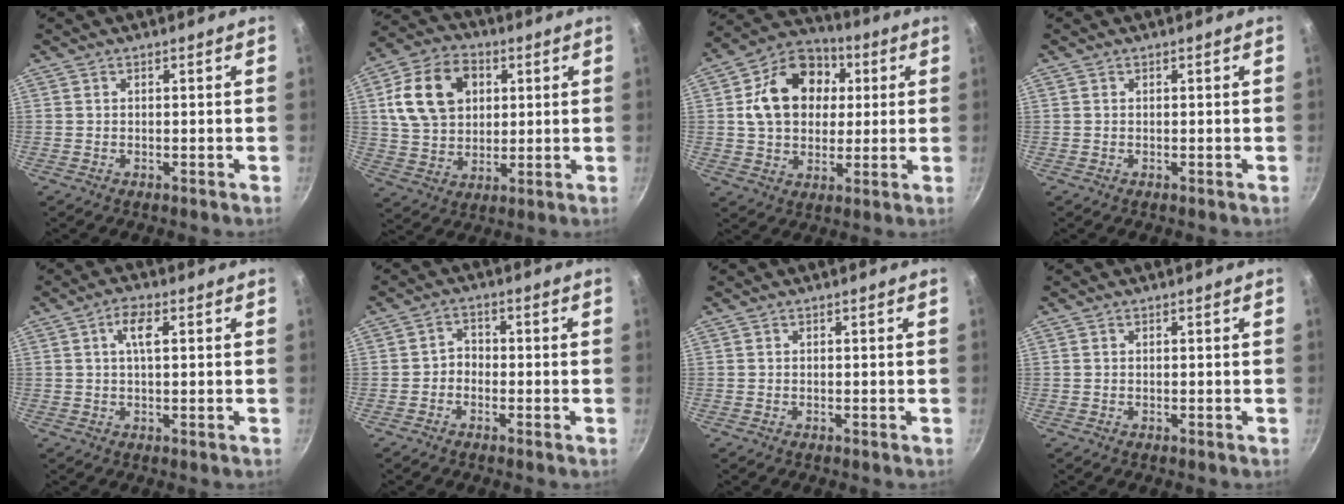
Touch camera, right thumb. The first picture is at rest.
{"total": 15.6, "force": [4.2, 11.5, 9.7], "torque": [-0.156, 0.003, 0.071]}
{"total": 16.9, "force": [3.3, 13.1, 10.1], "torque": [-0.140, 0.019, 0.045]}
{"total": 0.0}
{"total": 4.3, "force": [1.1, 1.6, 3.8], "torque": [-0.074, 0.010, 0.017]}
{"total": 2.7, "force": [-1.1, 2.2, 1.2], "torque": [-0.004, 0.018, -0.026]}
{"total": 0.0}
{"total": 0.0}